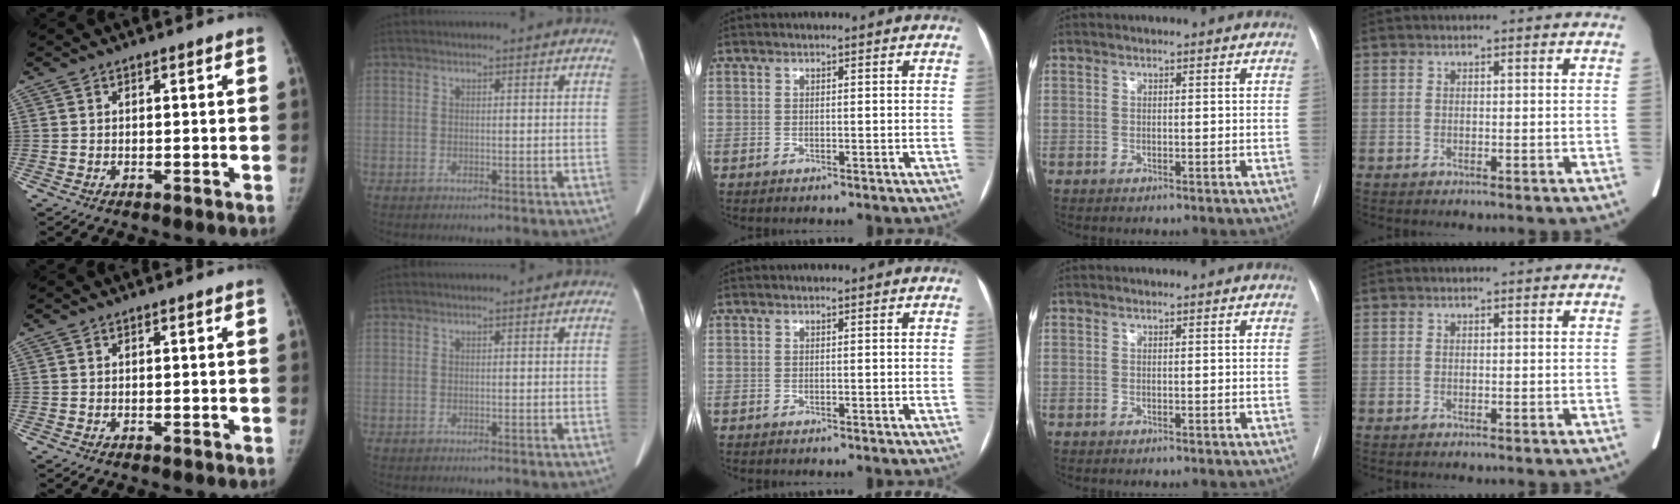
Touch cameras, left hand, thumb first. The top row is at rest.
{}